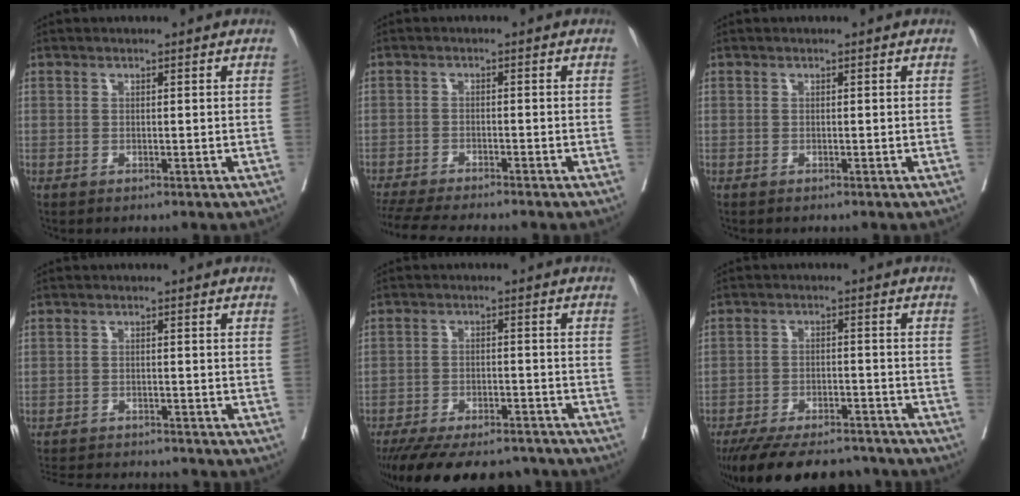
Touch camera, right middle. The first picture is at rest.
{"total": 11.1, "force": [-9.8, 1.1, 5.1], "torque": [-0.072, -0.015, -0.148]}
{"total": 0.0}
{"total": 11.7, "force": [-11.1, 1.8, 3.5], "torque": [-0.062, -0.002, -0.153]}
{"total": 18.6, "force": [-16.2, 5.3, 7.5], "torque": [-0.156, -0.018, -0.228]}
{"total": 17.6, "force": [-15.4, 4.8, 7.0], "torque": [-0.145, -0.014, -0.223]}